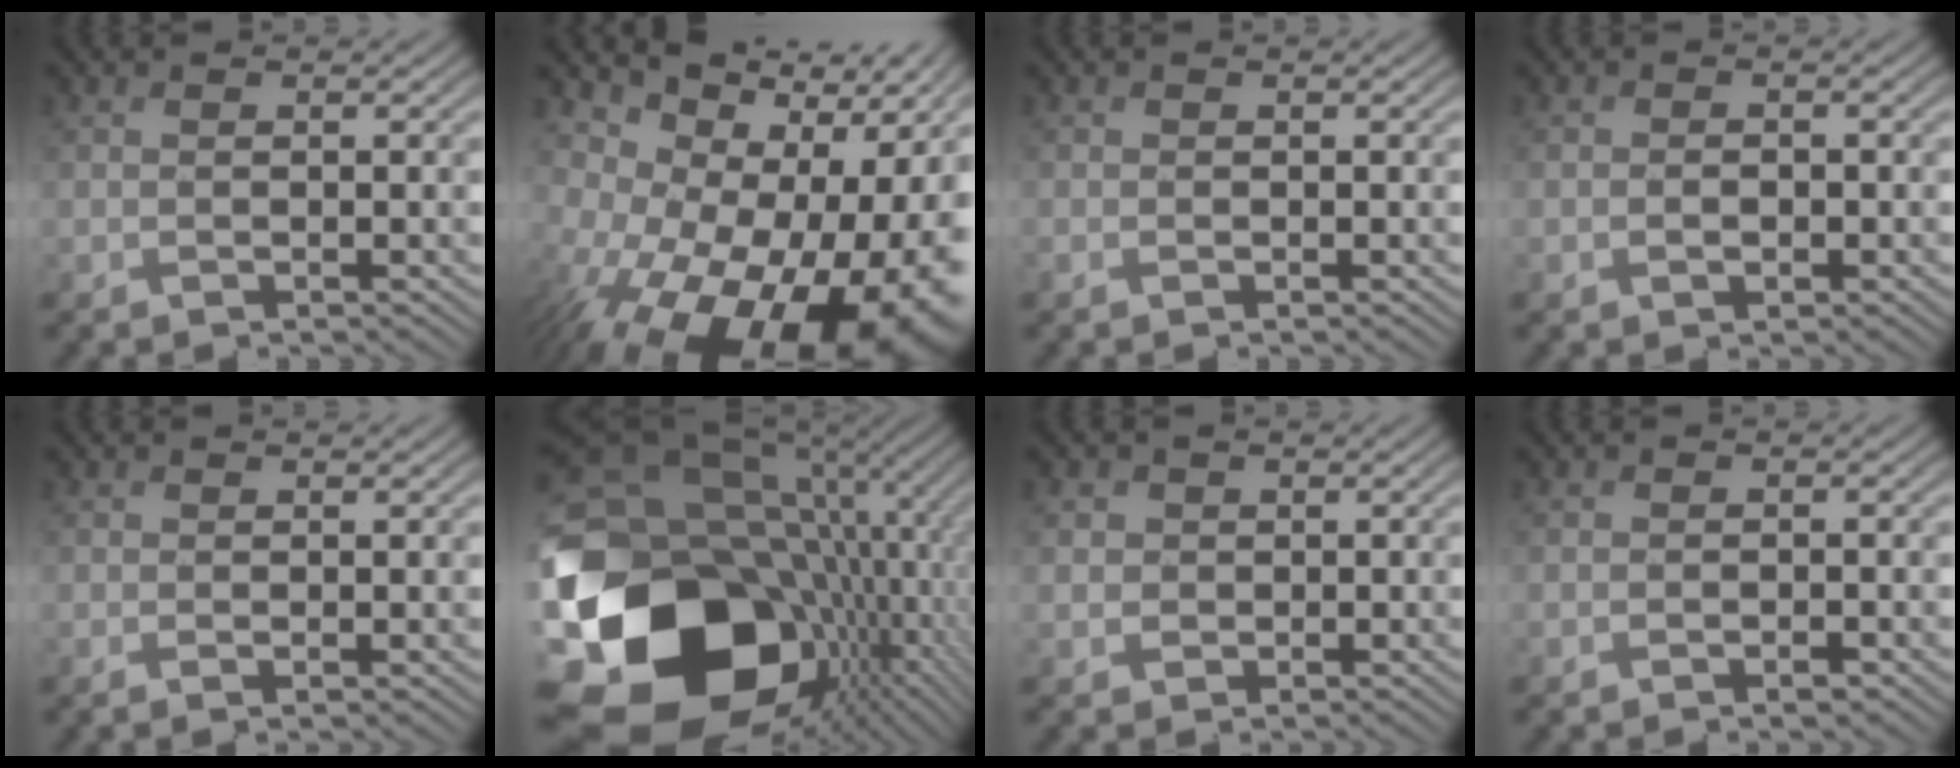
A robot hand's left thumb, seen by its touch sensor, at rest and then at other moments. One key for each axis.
{"total": 19.6, "fx": -7.4, "fy": 11.3, "fz": 14.3, "tx": -0.207, "ty": -0.038, "tz": -0.086}
{"total": 0.6, "fx": -0.2, "fy": 0.5, "fz": 0.2, "tx": -0.008, "ty": -0.003, "tz": -0.006}
{"total": 1.2, "fx": -0.3, "fy": 0.8, "fz": 0.9, "tx": -0.016, "ty": 0.000, "tz": -0.005}
{"total": 0.7, "fx": 0.5, "fy": 0.0, "fz": 0.5, "tx": -0.010, "ty": -0.001, "tz": 0.009}
{"total": 21.3, "fx": -3.0, "fy": 16.2, "fz": 13.5, "tx": -0.295, "ty": -0.034, "tz": -0.020}
{"total": 2.1, "fx": 0.5, "fy": 1.9, "fz": 0.4, "tx": -0.016, "ty": -0.004, "tz": 0.010}
{"total": 0.7, "fx": -0.3, "fy": 0.3, "fz": 0.5, "tx": -0.006, "ty": -0.001, "tz": -0.003}